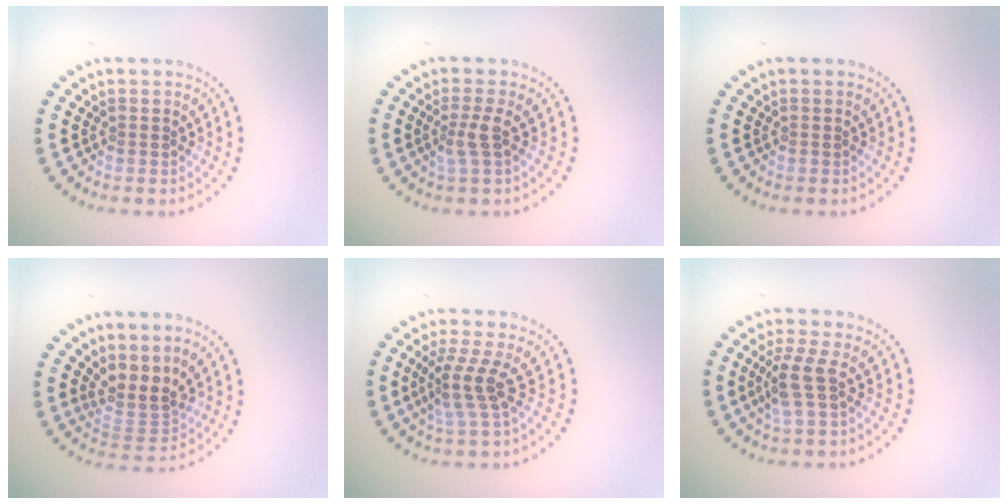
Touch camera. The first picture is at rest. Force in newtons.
{"total": 1.9, "press": 1.4, "slide": 1.3}
{"total": 0.0}
{"total": 3.4, "press": 2.6, "slide": 2.2}
{"total": 2.9, "press": 2.0, "slide": 2.1}
{"total": 2.7, "press": 2.1, "slide": 1.7}